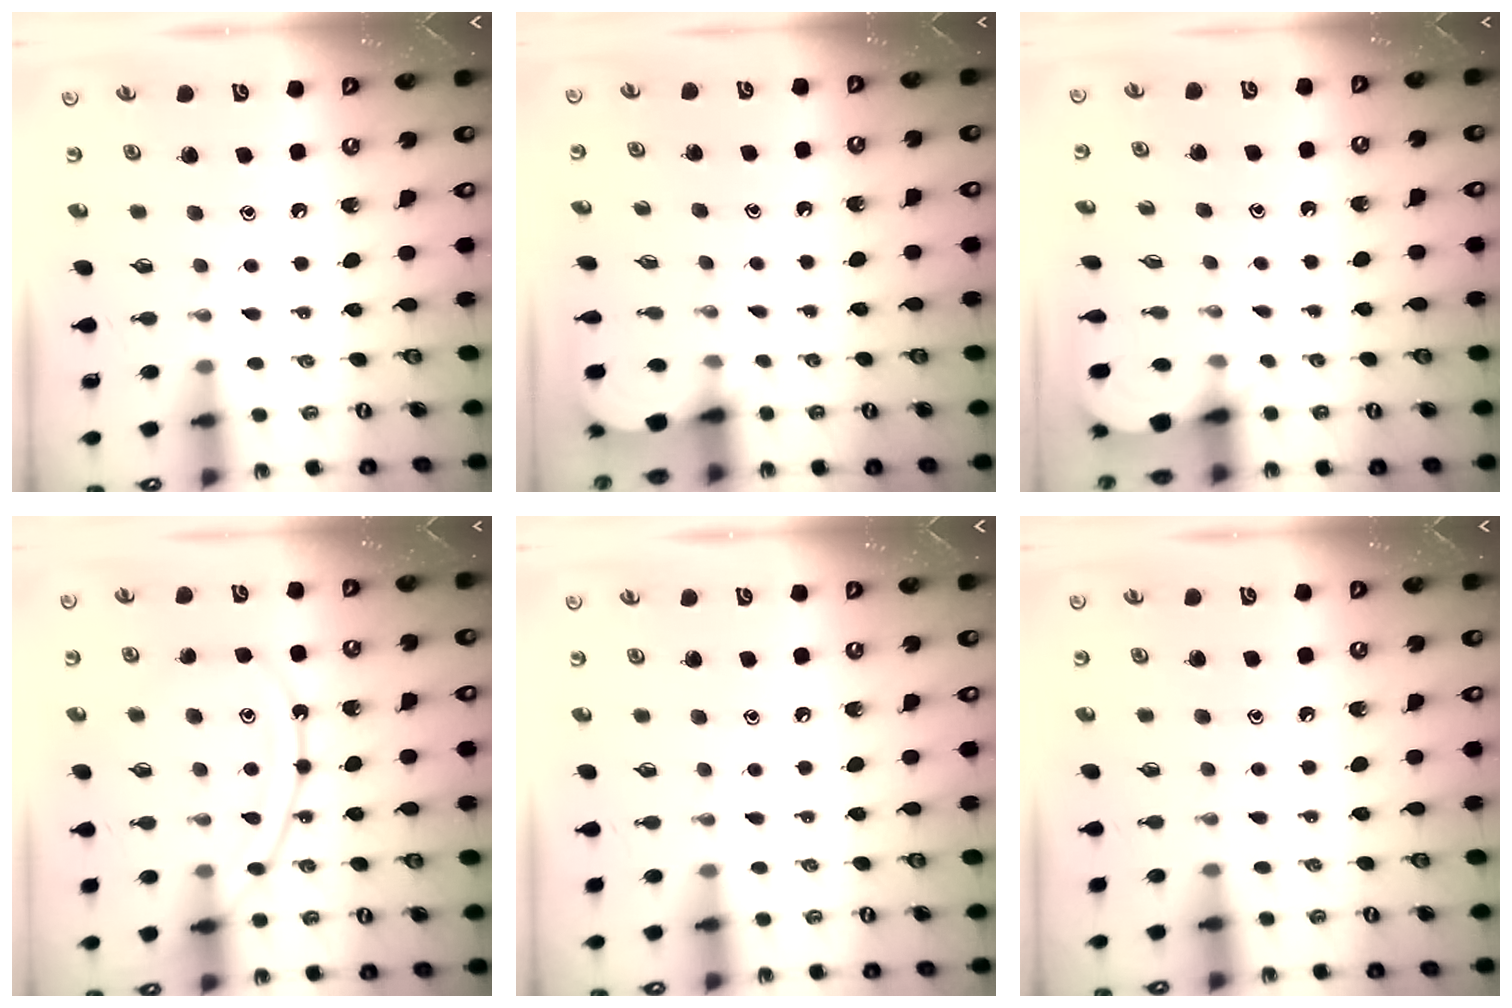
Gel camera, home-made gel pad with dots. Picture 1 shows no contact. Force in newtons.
{"total": 2.5, "press": 2.5, "slide": 0.2}
{"total": 4.2, "press": 4.2, "slide": 0.4}
{"total": 11.9, "press": 11.9, "slide": 1.4}
{"total": 2.3, "press": 2.2, "slide": 0.4}
{"total": 2.9, "press": 2.9, "slide": 0.5}